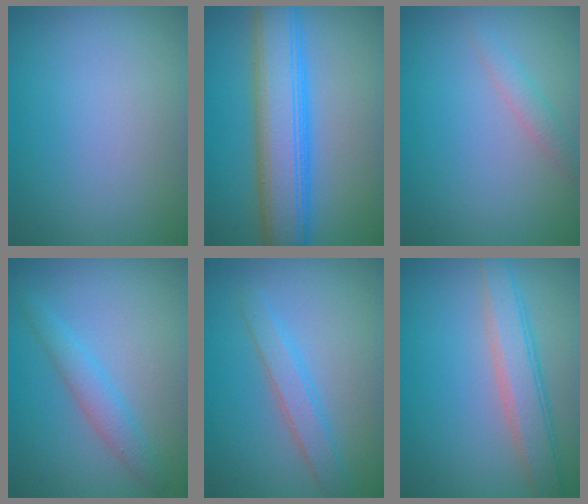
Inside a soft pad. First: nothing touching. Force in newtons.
{"total": 7.7, "press": 7.7, "slide": 0.3}
{"total": 1.4, "press": 1.4, "slide": 0.1}
{"total": 2.2, "press": 2.2, "slide": 0.1}
{"total": 2.4, "press": 2.4, "slide": 0.1}
{"total": 3.9, "press": 3.9, "slide": 0.1}